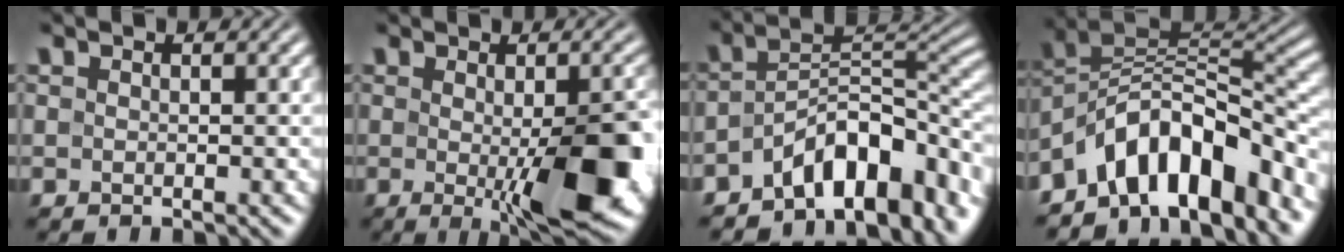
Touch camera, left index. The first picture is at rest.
{"total": 11.0, "force": [-2.1, 3.2, 10.3], "torque": [-0.137, -0.025, -0.020]}
{"total": 10.3, "force": [-5.7, 5.2, 6.8], "torque": [-0.083, 0.003, -0.107]}
{"total": 10.1, "force": [-6.1, 4.7, 6.6], "torque": [-0.090, 0.013, -0.122]}